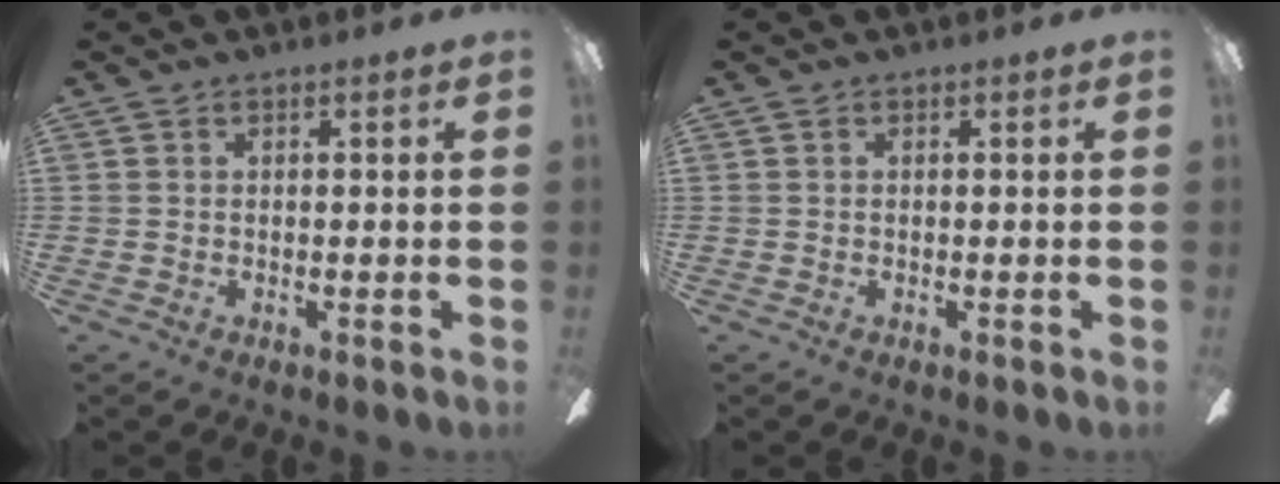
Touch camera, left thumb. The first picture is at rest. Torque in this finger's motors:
{"motor_torque": [0.00, 0.00, 0.03, 0.03, 0.00]}